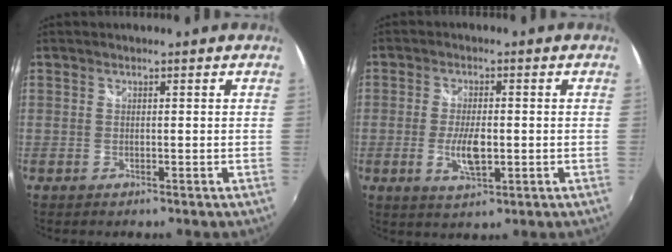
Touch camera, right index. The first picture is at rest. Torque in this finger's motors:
{"motor_torque": [1.33, 0.10, 0.32, 0.06]}